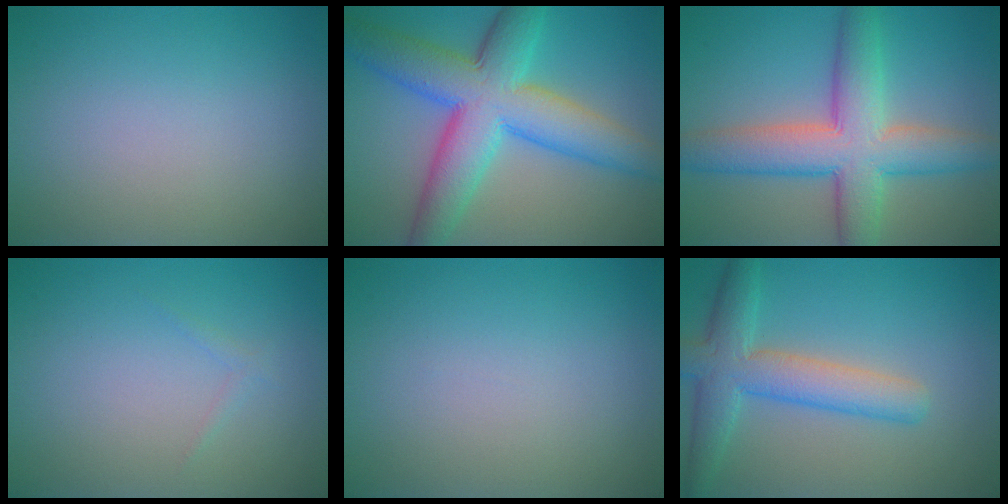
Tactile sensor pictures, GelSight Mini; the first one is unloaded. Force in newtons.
{"total": 10.5, "press": 10.5, "slide": 0.2}
{"total": 8.4, "press": 8.4, "slide": 0.3}
{"total": 0.6, "press": 0.6, "slide": 0.0}
{"total": 0.0}
{"total": 5.6, "press": 5.6, "slide": 0.2}